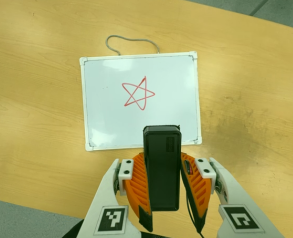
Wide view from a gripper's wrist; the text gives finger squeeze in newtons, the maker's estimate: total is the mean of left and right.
{"total": 4.6, "left": 3.4, "right": 5.7}